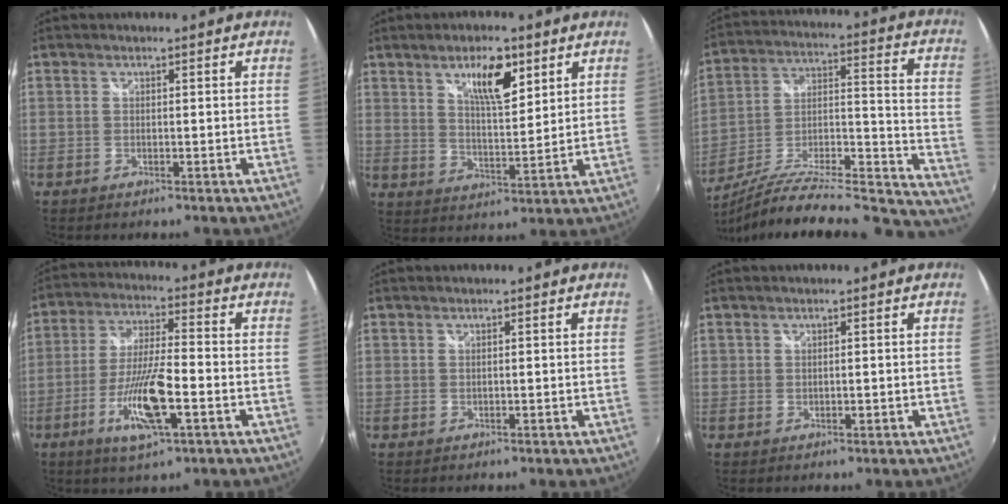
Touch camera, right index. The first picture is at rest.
{"total": 9.0, "force": [5.1, 3.0, 6.8], "torque": [-0.107, 0.001, 0.089]}
{"total": 27.1, "force": [-21.6, 4.6, 15.7], "torque": [-0.193, -0.028, -0.329]}
{"total": 12.4, "force": [-4.8, 2.4, 11.1], "torque": [-0.226, -0.011, -0.090]}
{"total": 0.0}
{"total": 0.7, "force": [0.1, 0.5, 0.5], "torque": [-0.007, -0.001, 0.002]}